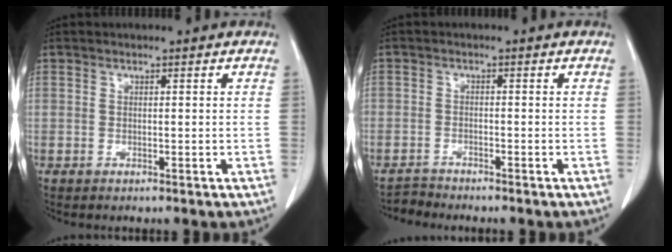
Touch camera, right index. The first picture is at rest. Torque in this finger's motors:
{"motor_torque": [0.08, -0.07, -0.04, -0.04]}